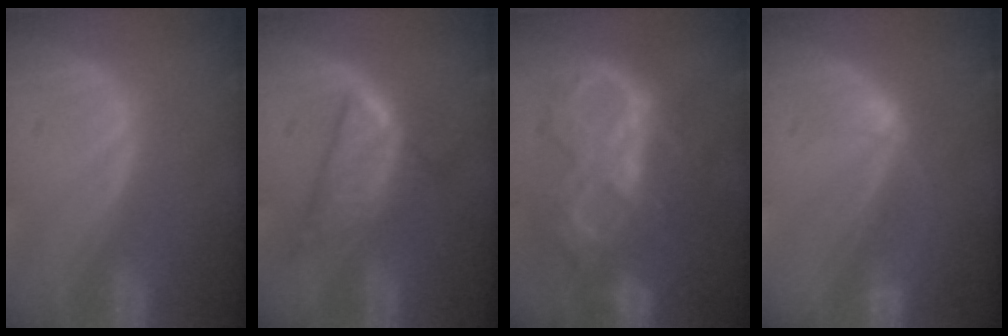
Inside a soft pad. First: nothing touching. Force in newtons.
{"total": 6.1, "press": 5.8, "slide": 2.1}
{"total": 10.5, "press": 10.4, "slide": 1.3}
{"total": 2.5, "press": 2.5, "slide": 0.1}